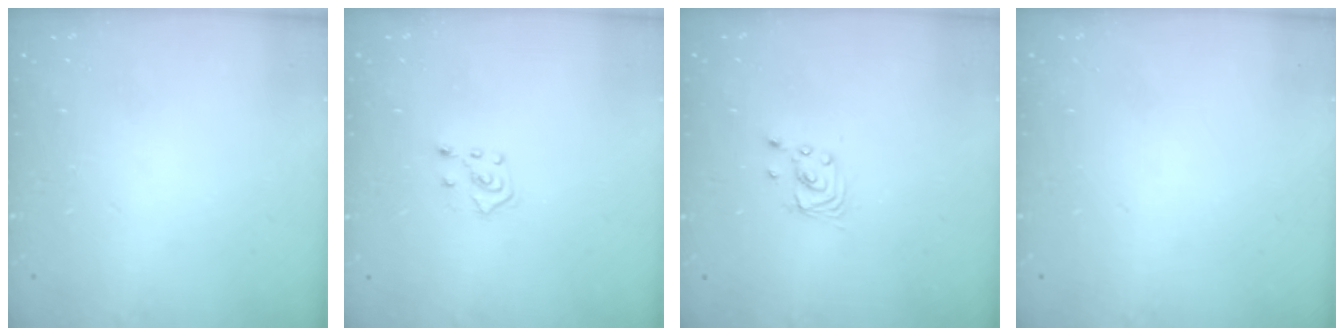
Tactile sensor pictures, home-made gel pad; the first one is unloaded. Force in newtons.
{"total": 5.0, "press": 4.9, "slide": 0.8}
{"total": 2.4, "press": 2.4, "slide": 0.2}
{"total": 0.0}